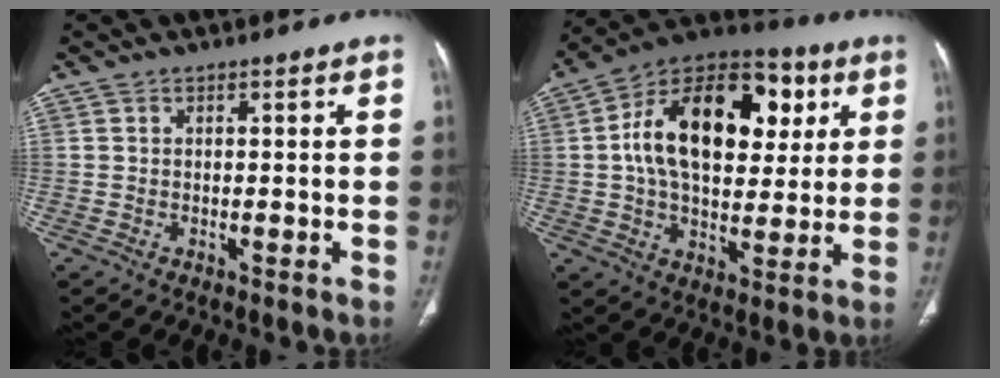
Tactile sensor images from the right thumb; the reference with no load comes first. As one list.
[{"total": 23.5, "force": [5.2, 14.1, 18.0], "torque": [-0.266, 0.013, 0.073]}]